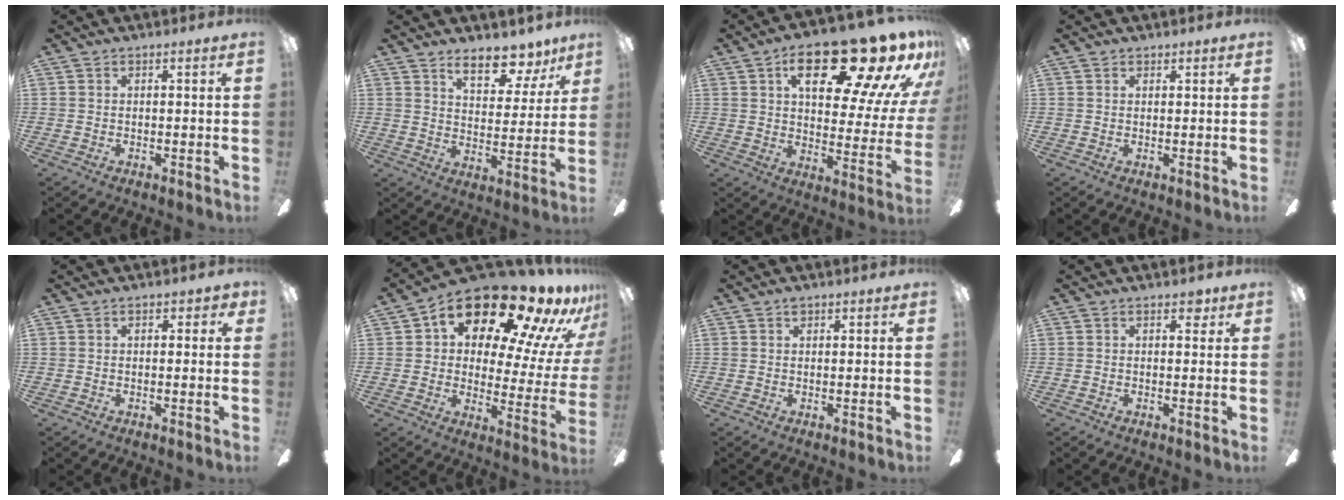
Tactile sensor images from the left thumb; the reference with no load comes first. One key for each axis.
{"total": 14.4, "fx": 11.0, "fy": 5.9, "fz": 7.3, "tx": -0.111, "ty": -0.067, "tz": 0.194}
{"total": 22.9, "fx": 14.7, "fy": 8.0, "fz": 15.7, "tx": -0.220, "ty": -0.092, "tz": 0.232}
{"total": 1.1, "fx": 0.9, "fy": 0.6, "fz": 0.1, "tx": 0.007, "ty": -0.004, "tz": 0.017}
{"total": 1.7, "fx": 0.5, "fy": 1.2, "fz": 1.1, "tx": -0.014, "ty": 0.003, "tz": 0.007}
{"total": 21.1, "fx": 14.7, "fy": 8.2, "fz": 12.6, "tx": -0.193, "ty": -0.107, "tz": 0.243}
{"total": 1.3, "fx": 0.8, "fy": 0.8, "fz": 0.5, "tx": -0.003, "ty": -0.001, "tz": 0.013}
{"total": 2.6, "fx": 1.4, "fy": 1.7, "fz": 1.5, "tx": -0.005, "ty": -0.003, "tz": 0.019}